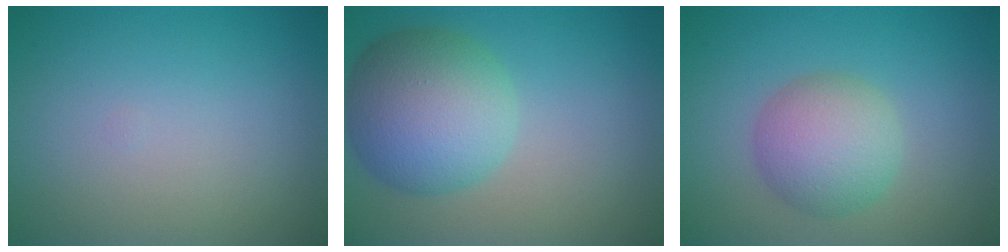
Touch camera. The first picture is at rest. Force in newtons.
{"total": 8.0, "press": 8.0, "slide": 0.4}
{"total": 4.7, "press": 4.7, "slide": 0.1}